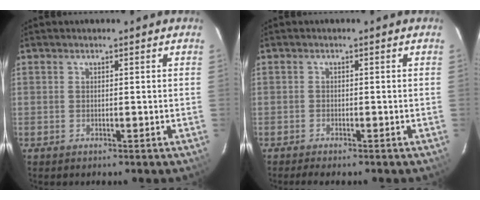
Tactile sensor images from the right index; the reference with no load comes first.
{"total": 2.9, "force": [-2.5, 0.6, 1.2], "torque": [-0.026, -0.011, -0.042]}